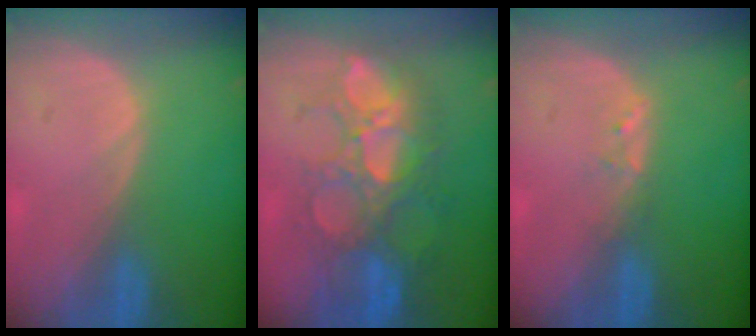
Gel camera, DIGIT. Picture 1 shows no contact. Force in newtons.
{"total": 10.5, "press": 9.8, "slide": 4.0}
{"total": 1.2, "press": 1.1, "slide": 0.2}